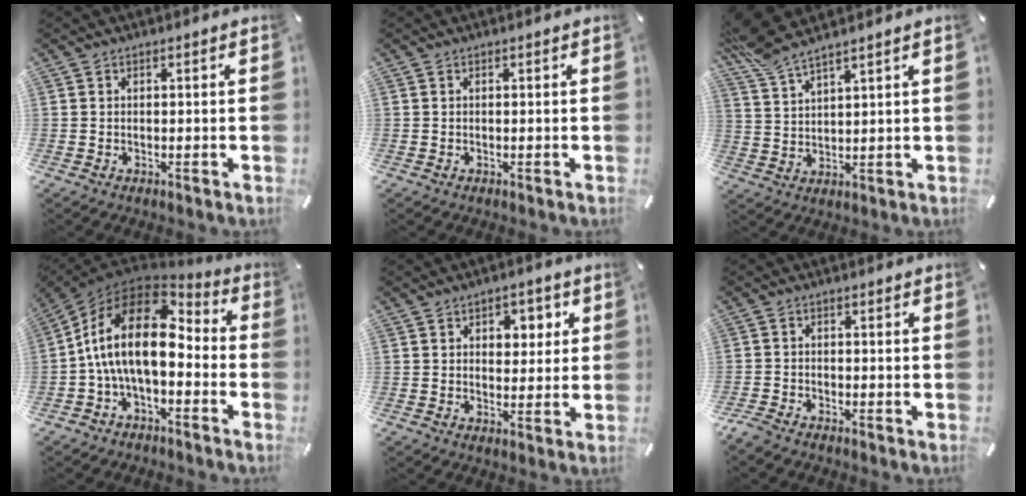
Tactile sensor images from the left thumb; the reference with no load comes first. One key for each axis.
{"total": 0.0}
{"total": 7.8, "fx": 6.9, "fy": 0.7, "fz": 3.6, "tx": -0.090, "ty": -0.033, "tz": 0.129}
{"total": 18.1, "fx": 0.6, "fy": 10.2, "fz": 15.0, "tx": -0.316, "ty": 0.002, "tz": 0.009}
{"total": 5.1, "fx": 1.6, "fy": 4.1, "fz": 2.7, "tx": -0.016, "ty": -0.008, "tz": 0.015}
{"total": 2.4, "fx": -2.2, "fy": 0.6, "fz": 0.8, "tx": -0.025, "ty": 0.006, "tz": -0.047}